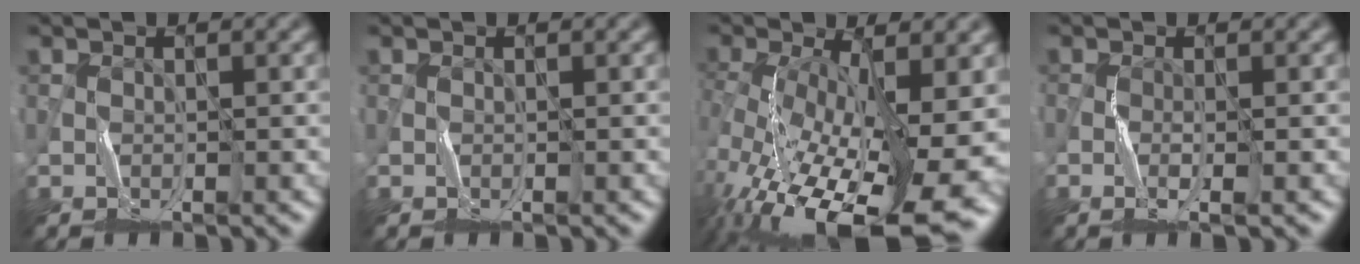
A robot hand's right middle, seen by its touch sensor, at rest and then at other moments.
{"total": 0.0}
{"total": 17.1, "force": [-4.5, 7.4, 14.7], "torque": [-0.271, -0.029, -0.055]}
{"total": 1.2, "force": [-0.4, 0.1, 1.2], "torque": [-0.027, 0.001, -0.010]}